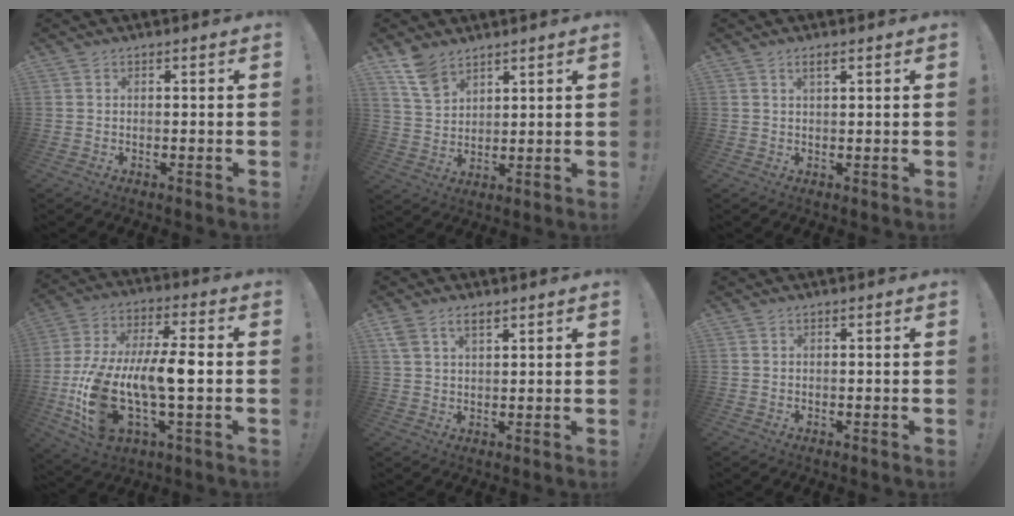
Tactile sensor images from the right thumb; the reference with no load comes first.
{"total": 8.7, "force": [6.2, 4.7, 3.9], "torque": [-0.079, -0.026, 0.125]}
{"total": 2.3, "force": [1.2, 0.7, 1.8], "torque": [-0.037, 0.002, 0.021]}
{"total": 19.9, "force": [-4.1, 8.2, 17.7], "torque": [-0.372, 0.004, -0.063]}
{"total": 4.6, "force": [2.8, 2.4, 2.8], "torque": [-0.050, -0.008, 0.053]}
{"total": 0.0}